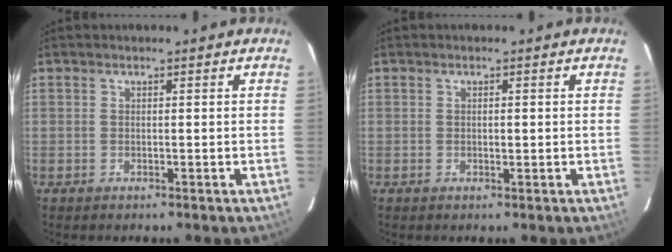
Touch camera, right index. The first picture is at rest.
{"total": 0.9, "force": [0.0, 0.3, 0.8], "torque": [-0.014, 0.000, 0.000]}